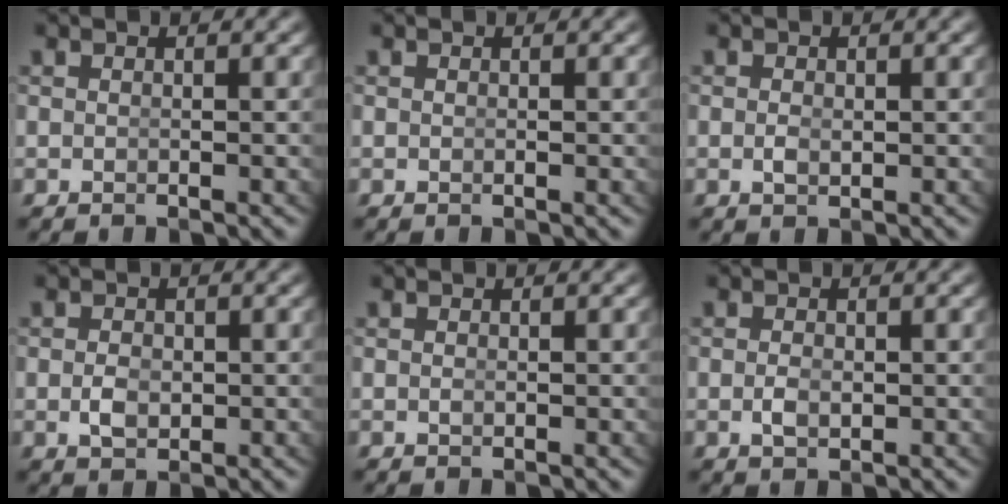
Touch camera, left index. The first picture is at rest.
{"total": 0.0}
{"total": 0.6, "force": [-0.2, 0.1, 0.6], "torque": [-0.016, -0.013, 0.005]}
{"total": 1.3, "force": [-0.4, 0.7, 1.1], "torque": [-0.020, -0.013, 0.003]}
{"total": 0.0}
{"total": 1.0, "force": [-0.5, 0.3, 0.9], "torque": [-0.022, -0.014, 0.002]}